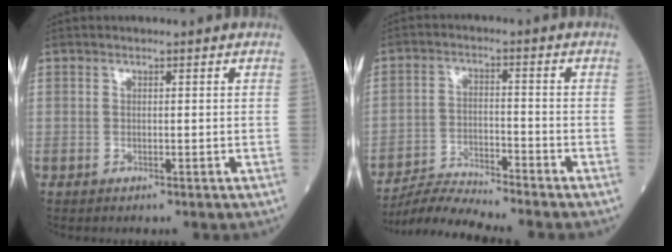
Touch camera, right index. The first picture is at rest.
{"total": 6.4, "force": [-6.2, -1.6, 0.2], "torque": [-0.012, -0.010, -0.118]}